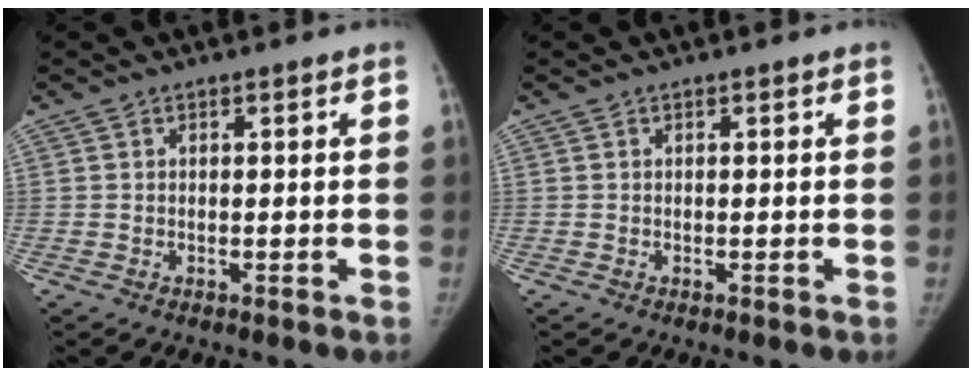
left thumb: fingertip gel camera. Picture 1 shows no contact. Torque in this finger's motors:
{"motor_torque": [0.00, 0.00, 0.32, -0.22, 0.00]}